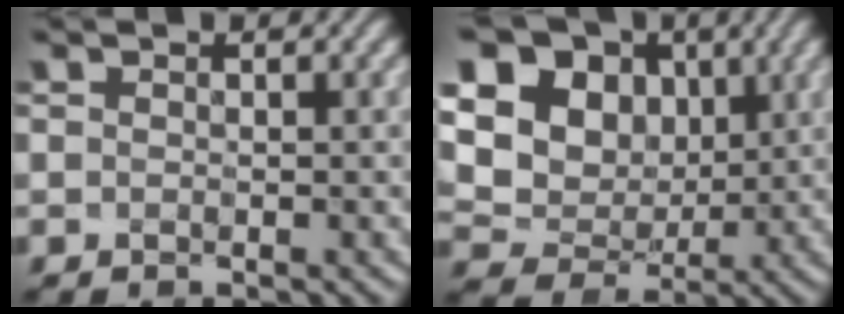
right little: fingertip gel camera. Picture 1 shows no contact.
{"total": 13.9, "force": [4.4, 11.5, 6.5], "torque": [-0.158, 0.011, 0.090]}